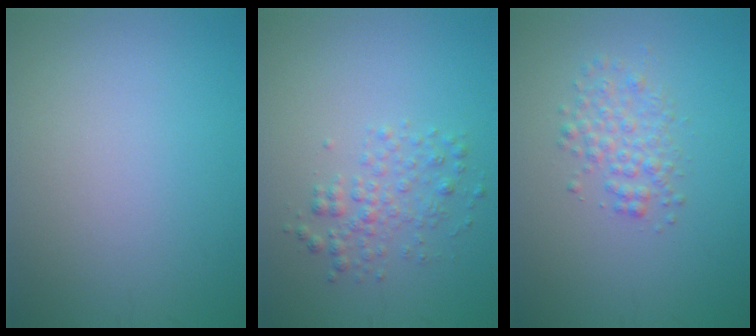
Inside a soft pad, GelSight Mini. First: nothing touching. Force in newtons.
{"total": 2.4, "press": 2.4, "slide": 0.1}
{"total": 2.5, "press": 2.5, "slide": 0.0}